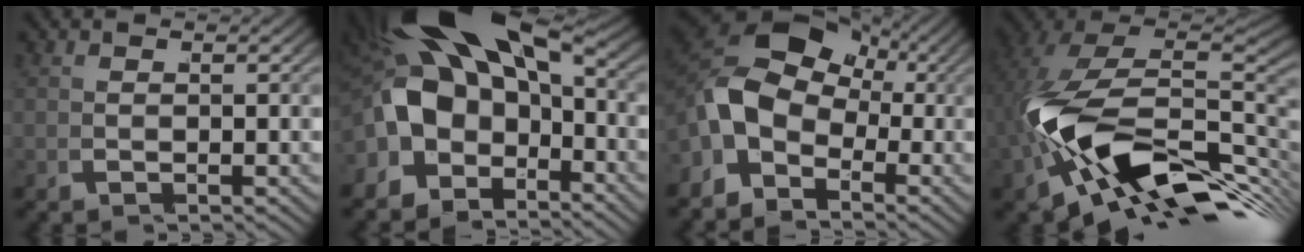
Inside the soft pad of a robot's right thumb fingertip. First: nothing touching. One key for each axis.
{"total": 11.5, "fx": -0.2, "fy": 7.4, "fz": 8.9, "tx": -0.184, "ty": -0.024, "tz": 0.006}
{"total": 10.3, "fx": 0.4, "fy": 7.6, "fz": 7.1, "tx": -0.143, "ty": -0.012, "tz": 0.006}
{"total": 20.2, "fx": -3.7, "fy": 13.0, "fz": 15.0, "tx": -0.255, "ty": -0.052, "tz": -0.038}